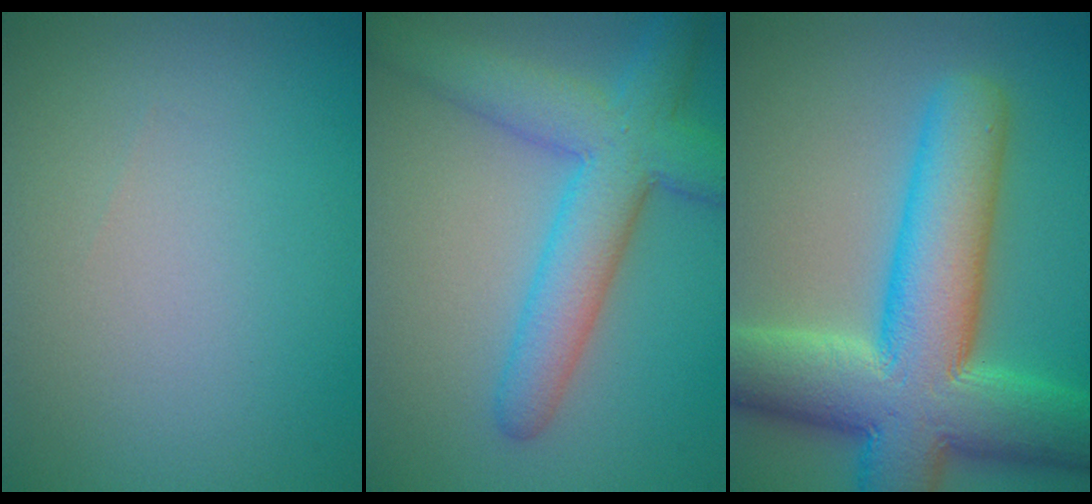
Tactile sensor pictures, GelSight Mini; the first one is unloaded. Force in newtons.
{"total": 6.8, "press": 6.8, "slide": 0.2}
{"total": 12.9, "press": 12.9, "slide": 0.6}